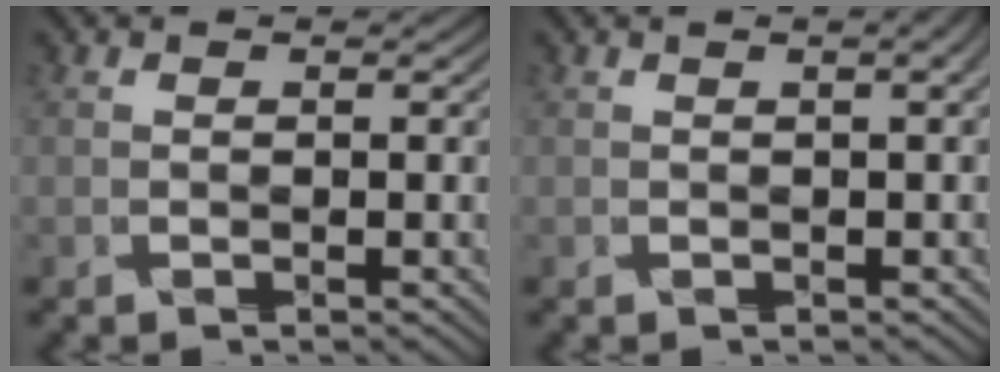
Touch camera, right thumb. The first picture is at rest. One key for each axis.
{"total": 2.5, "fx": 0.2, "fy": 1.1, "fz": 2.2, "tx": -0.044, "ty": -0.006, "tz": 0.010}